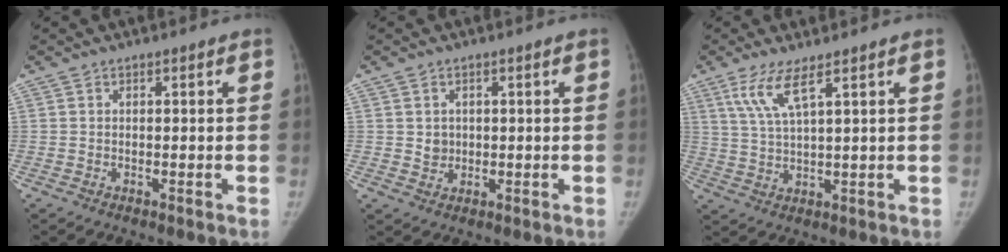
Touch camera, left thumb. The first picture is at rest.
{"total": 2.4, "force": [0.3, 2.2, 0.8], "torque": [0.001, -0.004, 0.009]}
{"total": 6.3, "force": [3.7, 0.9, 5.0], "torque": [-0.114, -0.017, 0.084]}